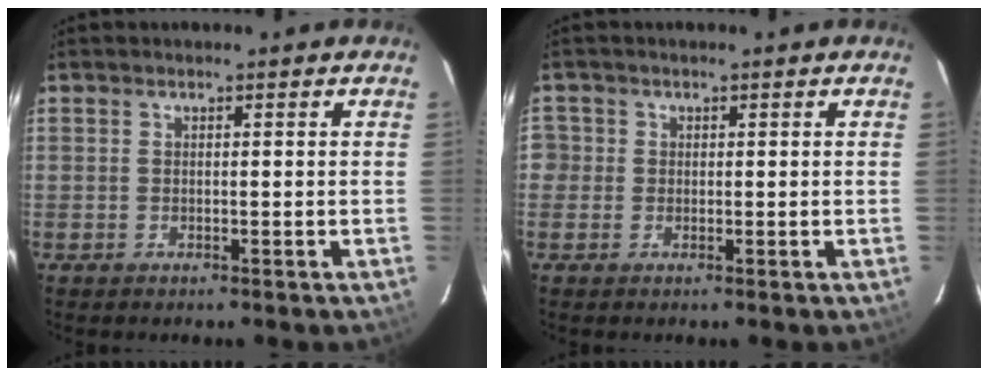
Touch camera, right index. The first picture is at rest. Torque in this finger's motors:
{"motor_torque": [0.43, 0.09, 0.04, 0.00]}